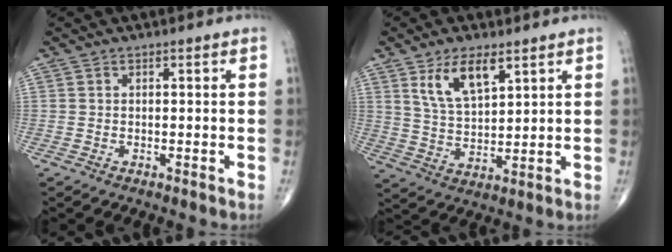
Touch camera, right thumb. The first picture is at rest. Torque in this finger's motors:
{"motor_torque": [-0.19, 0.34, 0.42, 0.08, 0.24]}